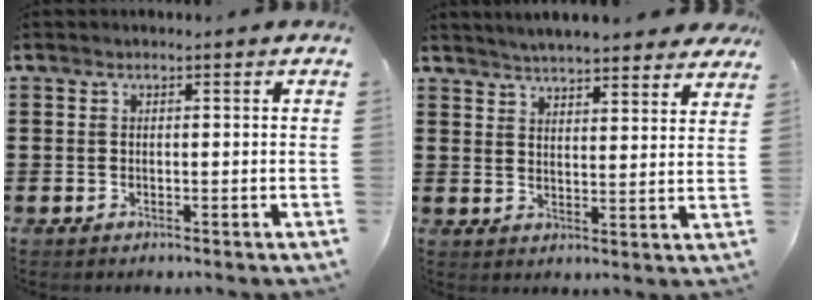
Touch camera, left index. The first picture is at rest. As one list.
[{"total": 4.7, "force": [4.6, 0.1, 0.5], "torque": [-0.029, -0.021, 0.083]}]